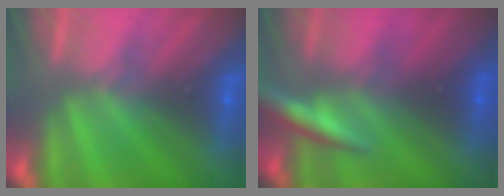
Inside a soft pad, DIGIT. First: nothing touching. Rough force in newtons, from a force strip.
{"total": 3.0}